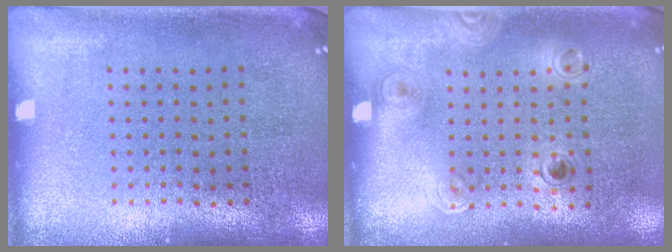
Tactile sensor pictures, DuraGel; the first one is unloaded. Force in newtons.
{"total": 1.1, "press": 0.8, "slide": 0.7}